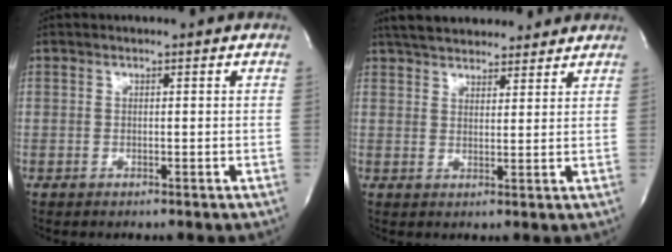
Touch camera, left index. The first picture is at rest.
{"total": 13.5, "force": [11.8, 4.3, 5.0], "torque": [-0.074, 0.036, 0.172]}